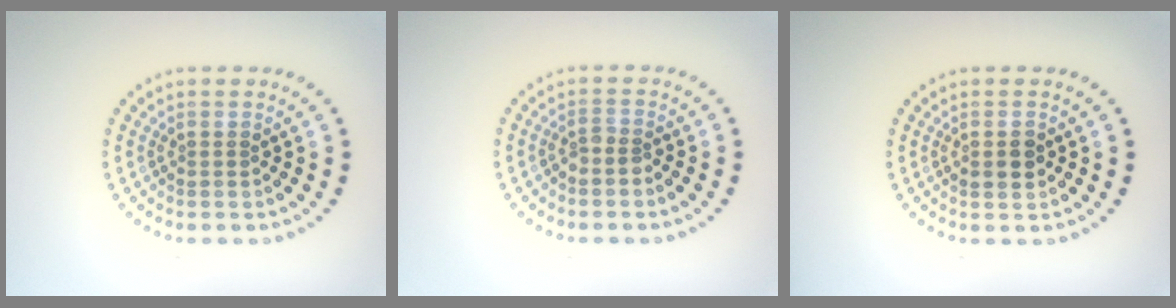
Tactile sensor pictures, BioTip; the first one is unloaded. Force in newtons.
{"total": 1.4, "press": 1.0, "slide": 0.9}
{"total": 1.6, "press": 1.6, "slide": 0.2}